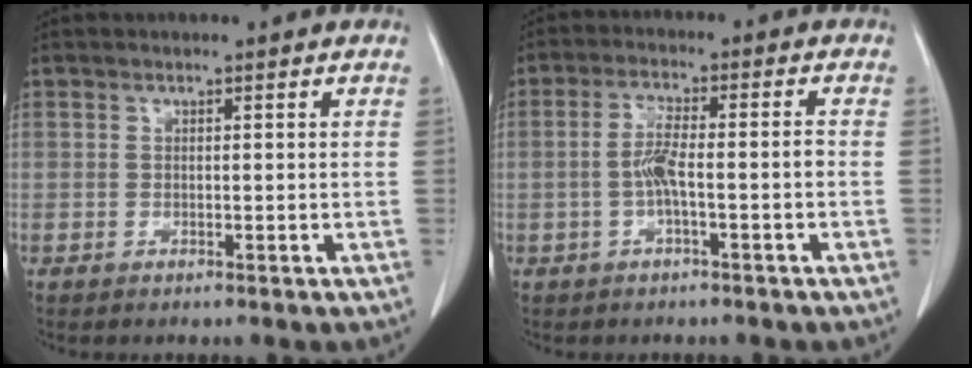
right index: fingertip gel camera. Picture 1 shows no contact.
{"total": 5.0, "force": [-1.3, 0.7, 4.8], "torque": [-0.096, 0.012, -0.023]}